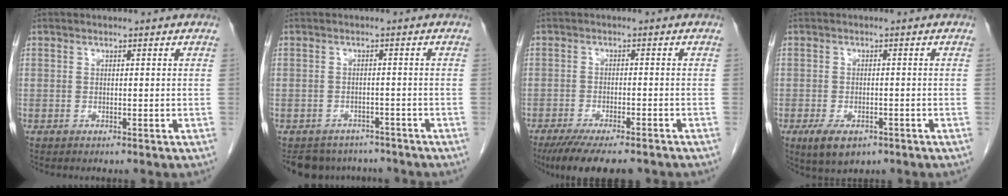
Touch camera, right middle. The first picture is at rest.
{"total": 7.7, "force": [-6.8, 3.5, 0.7], "torque": [-0.006, 0.007, -0.085]}
{"total": 11.7, "force": [-9.4, 2.6, 6.4], "torque": [-0.095, -0.018, -0.138]}
{"total": 5.3, "force": [-3.0, 2.7, 3.4], "torque": [-0.064, -0.006, -0.043]}